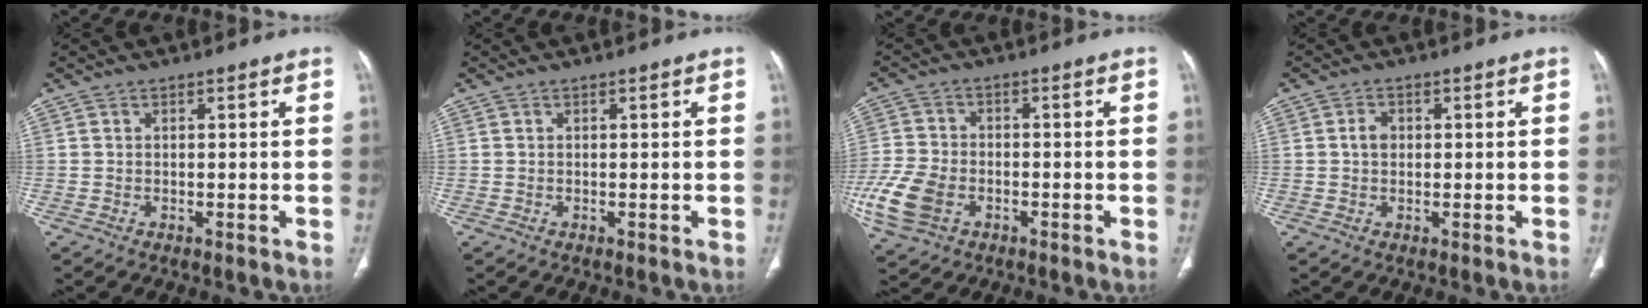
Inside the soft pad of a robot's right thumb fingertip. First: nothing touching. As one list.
[{"total": 0.0}, {"total": 10.8, "force": [-3.9, 7.4, 6.9], "torque": [-0.159, 0.004, -0.075]}, {"total": 2.3, "force": [0.3, 1.8, 1.5], "torque": [-0.021, 0.006, 0.003]}]